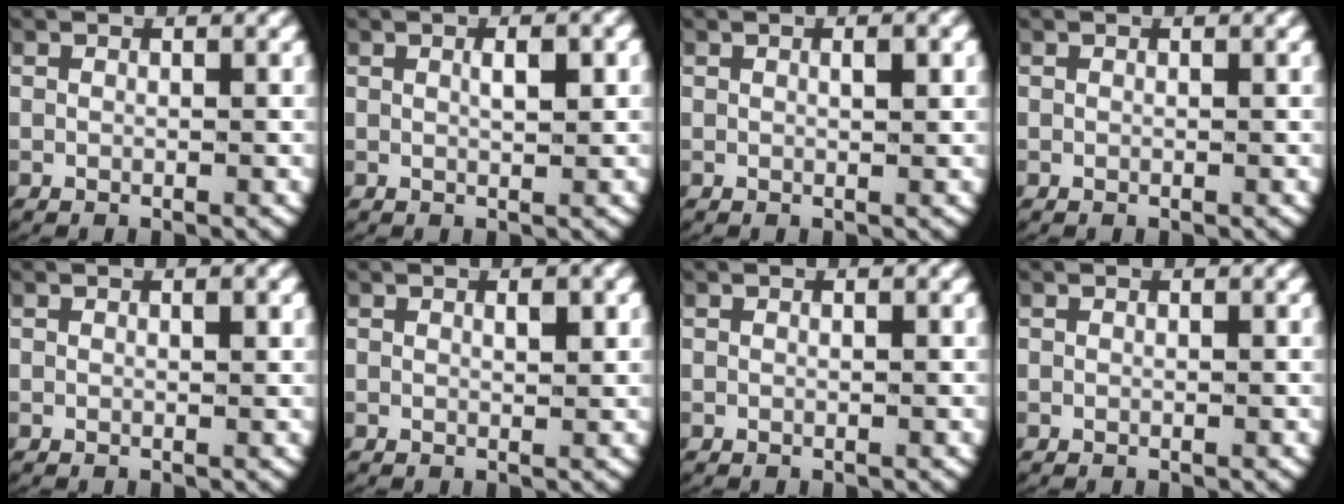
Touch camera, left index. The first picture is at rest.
{"total": 1.8, "force": [0.4, 0.4, 1.7], "torque": [-0.023, -0.001, 0.009]}
{"total": 1.2, "force": [0.3, 0.2, 1.1], "torque": [-0.012, -0.001, 0.006]}
{"total": 0.0}
{"total": 0.6, "force": [0.3, 0.0, 0.5], "torque": [-0.006, -0.001, 0.006]}
{"total": 1.1, "force": [0.5, 0.2, 1.0], "torque": [-0.012, -0.004, 0.009]}
{"total": 0.0}
{"total": 0.0}